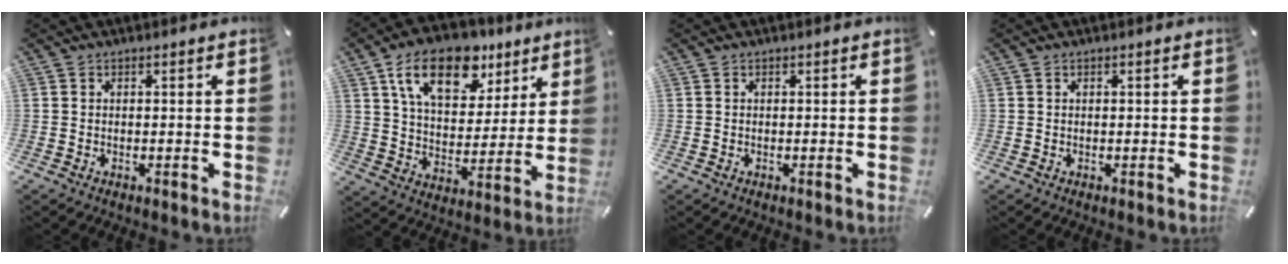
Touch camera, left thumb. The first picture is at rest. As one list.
[{"total": 17.8, "force": [10.6, 10.2, 10.0], "torque": [-0.167, -0.040, 0.185]}, {"total": 0.0}, {"total": 0.0}]